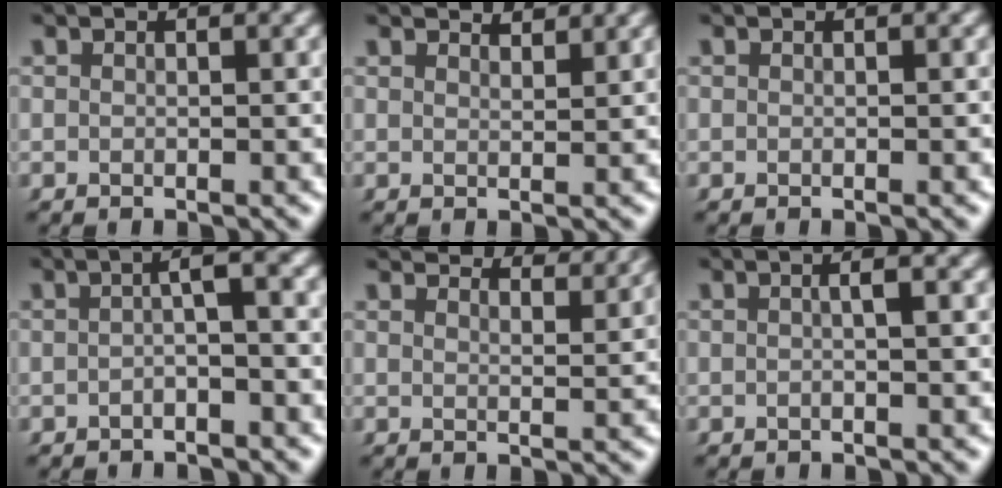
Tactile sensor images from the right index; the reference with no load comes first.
{"total": 2.1, "force": [2.1, -0.3, 0.2], "torque": [0.006, -0.004, 0.034]}
{"total": 0.0}
{"total": 2.9, "force": [-0.5, 0.4, 2.9], "torque": [-0.030, 0.012, -0.015]}
{"total": 4.7, "force": [4.6, -0.1, 1.1], "torque": [-0.009, 0.005, 0.068]}
{"total": 1.7, "force": [-0.1, 0.1, 1.7], "torque": [-0.020, 0.008, -0.006]}